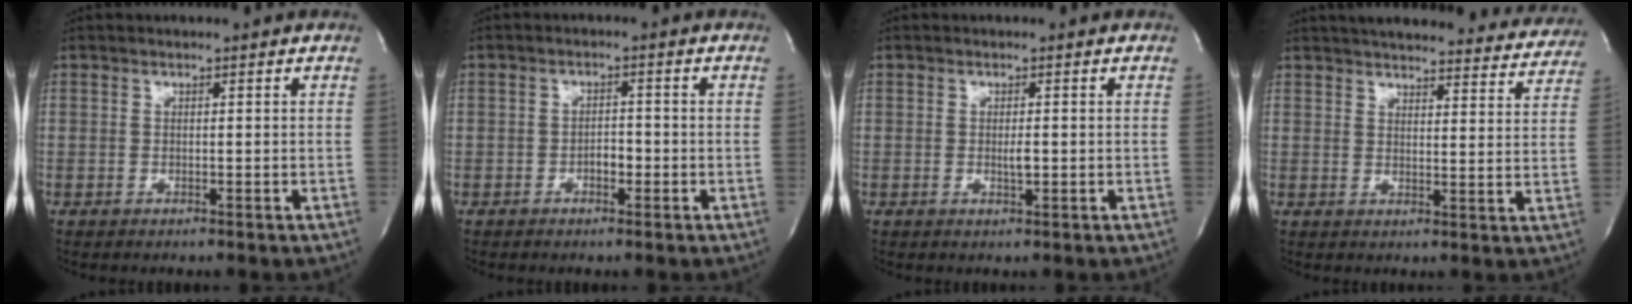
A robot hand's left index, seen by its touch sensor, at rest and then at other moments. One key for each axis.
{"total": 2.1, "fx": -1.1, "fy": 1.0, "fz": 1.5, "tx": -0.022, "ty": 0.003, "tz": -0.017}
{"total": 1.3, "fx": -0.3, "fy": 0.3, "fz": 1.3, "tx": -0.028, "ty": -0.005, "tz": -0.002}
{"total": 26.0, "fx": 24.2, "fy": 5.3, "fz": 8.1, "tx": -0.122, "ty": -0.039, "tz": 0.282}